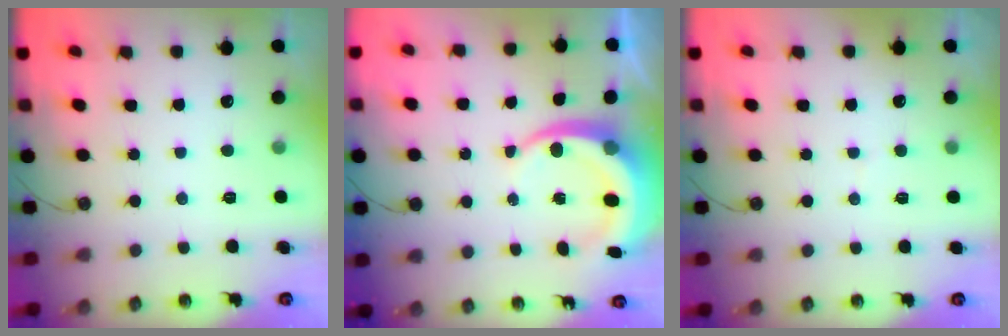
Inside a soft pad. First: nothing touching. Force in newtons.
{"total": 9.5, "press": 9.2, "slide": 2.3}
{"total": 2.7, "press": 2.6, "slide": 0.2}